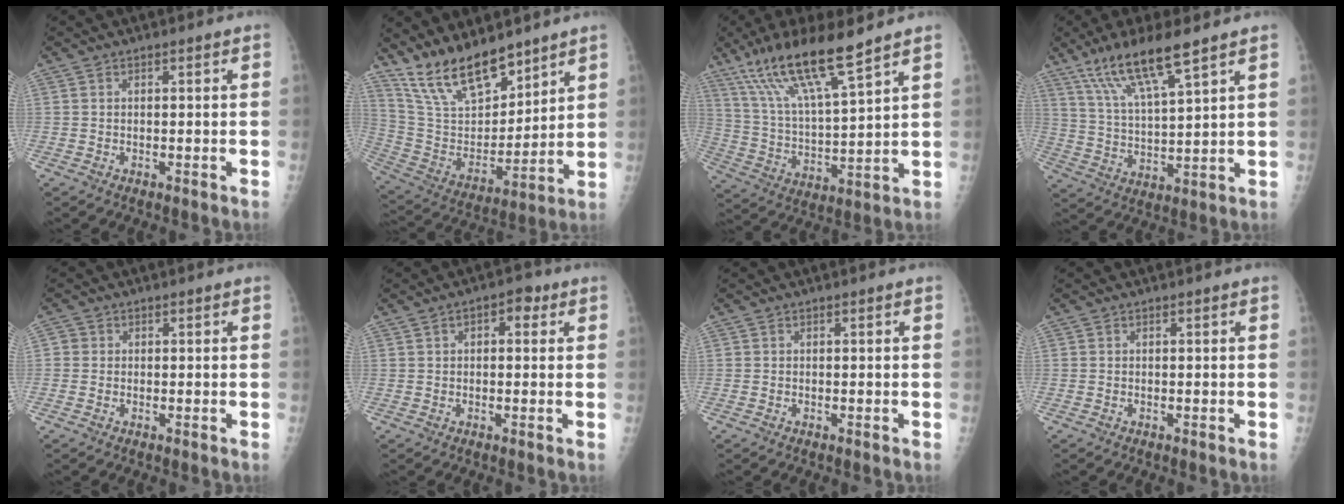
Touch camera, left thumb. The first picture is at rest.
{"total": 16.4, "force": [13.1, 6.1, 7.7], "torque": [-0.105, -0.073, 0.256]}
{"total": 16.2, "force": [11.3, 2.0, 11.4], "torque": [-0.211, -0.049, 0.223]}
{"total": 12.7, "force": [8.5, 1.9, 9.2], "torque": [-0.177, -0.034, 0.173]}
{"total": 1.6, "force": [0.1, 1.6, 0.4], "torque": [0.002, 0.004, -0.002]}
{"total": 3.9, "force": [1.4, 2.3, 2.8], "torque": [-0.023, 0.006, 0.015]}
{"total": 0.0}
{"total": 0.0}